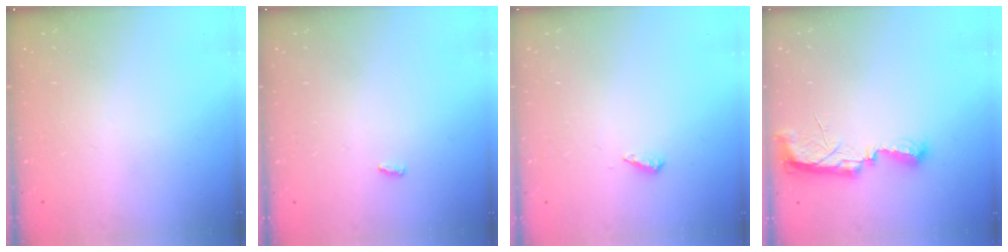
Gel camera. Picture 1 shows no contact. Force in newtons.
{"total": 2.9, "press": 2.6, "slide": 1.3}
{"total": 4.3, "press": 4.2, "slide": 0.6}
{"total": 7.5, "press": 7.5, "slide": 0.5}